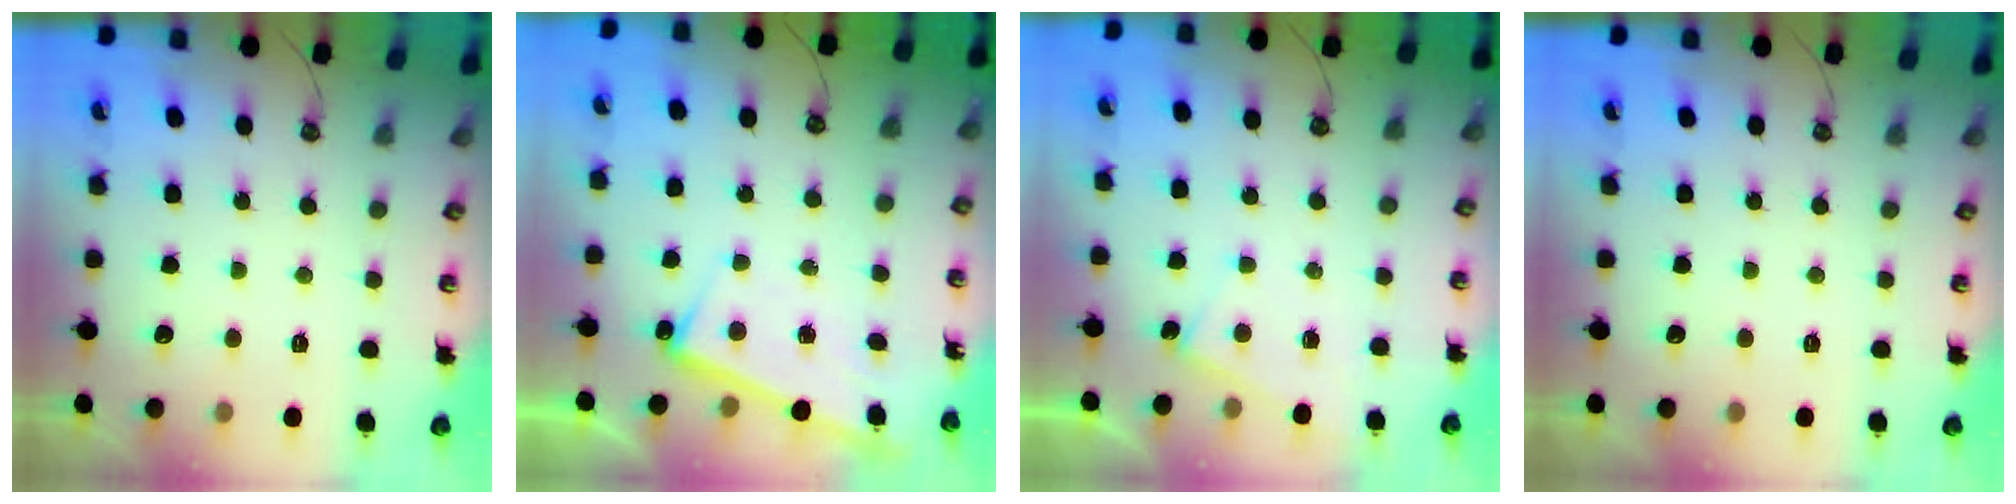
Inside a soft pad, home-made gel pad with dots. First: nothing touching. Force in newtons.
{"total": 4.7, "press": 4.7, "slide": 0.3}
{"total": 5.5, "press": 5.5, "slide": 0.2}
{"total": 0.0}